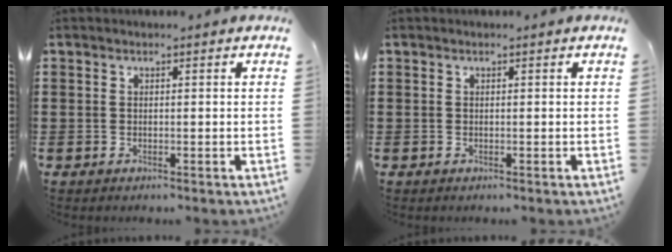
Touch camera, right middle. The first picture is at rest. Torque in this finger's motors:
{"motor_torque": [0.00, -0.01, 0.00, 0.00]}